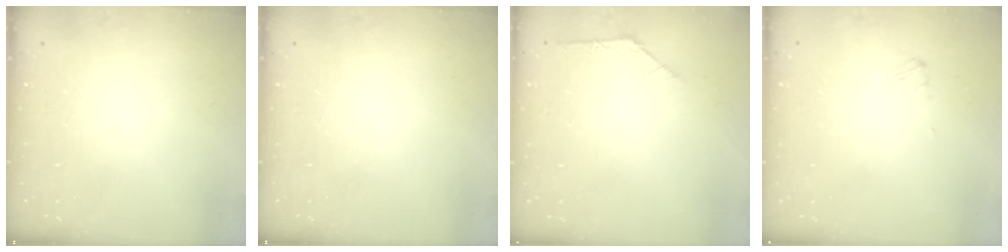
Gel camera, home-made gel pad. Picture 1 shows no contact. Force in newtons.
{"total": 0.0}
{"total": 2.5, "press": 2.4, "slide": 0.7}
{"total": 1.5, "press": 1.5, "slide": 0.2}